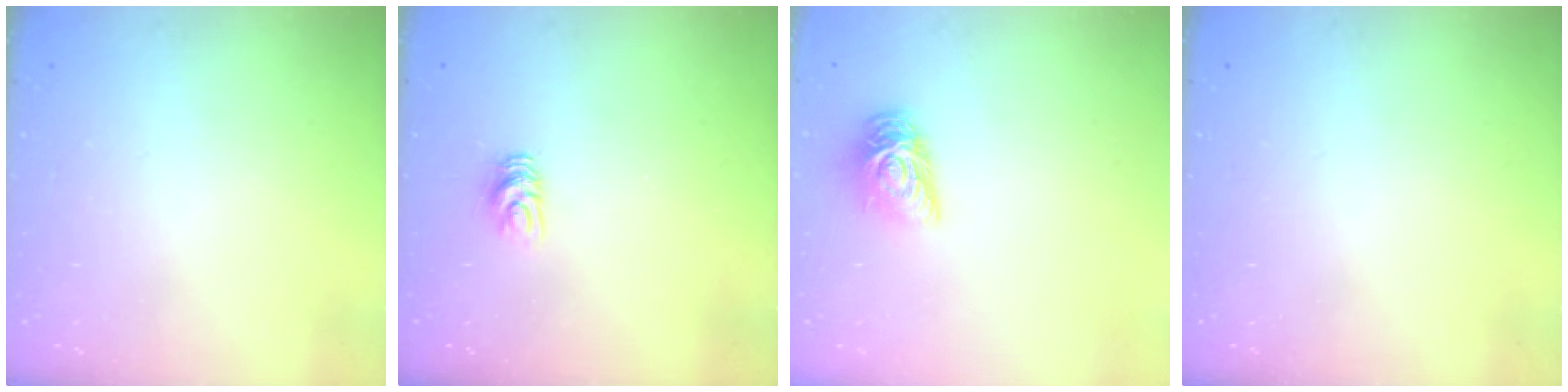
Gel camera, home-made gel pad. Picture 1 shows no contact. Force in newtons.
{"total": 6.3, "press": 6.2, "slide": 0.6}
{"total": 9.4, "press": 9.4, "slide": 0.6}
{"total": 0.0}